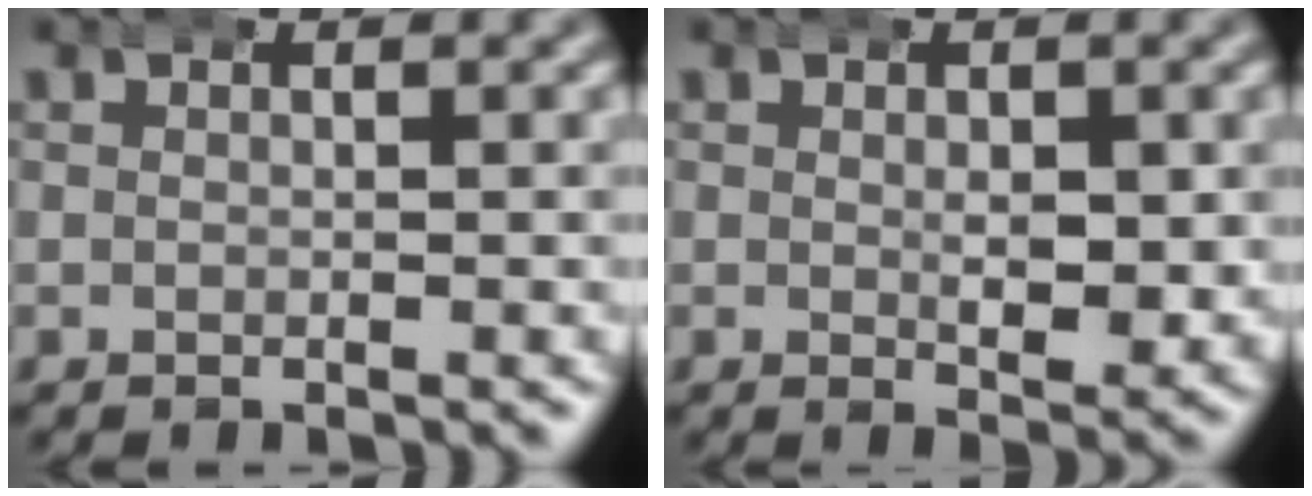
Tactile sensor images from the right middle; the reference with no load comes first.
{"total": 3.0, "force": [0.3, 1.4, 2.6], "torque": [-0.038, -0.011, 0.004]}